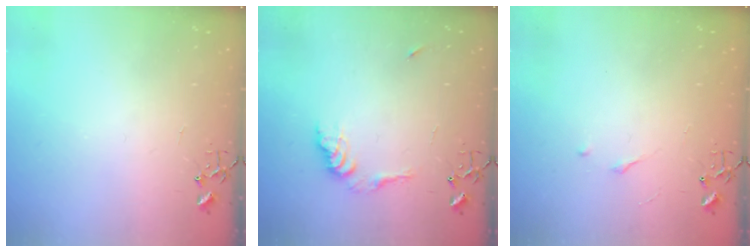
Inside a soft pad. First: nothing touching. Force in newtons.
{"total": 9.3, "press": 9.3, "slide": 0.4}
{"total": 2.7, "press": 2.7, "slide": 0.4}